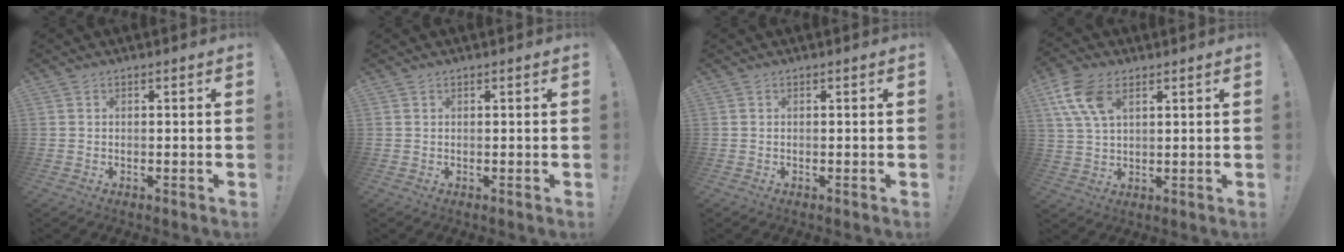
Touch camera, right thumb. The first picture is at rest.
{"total": 0.0}
{"total": 0.0}
{"total": 11.1, "force": [5.1, 6.4, 7.5], "torque": [-0.150, -0.008, 0.098]}